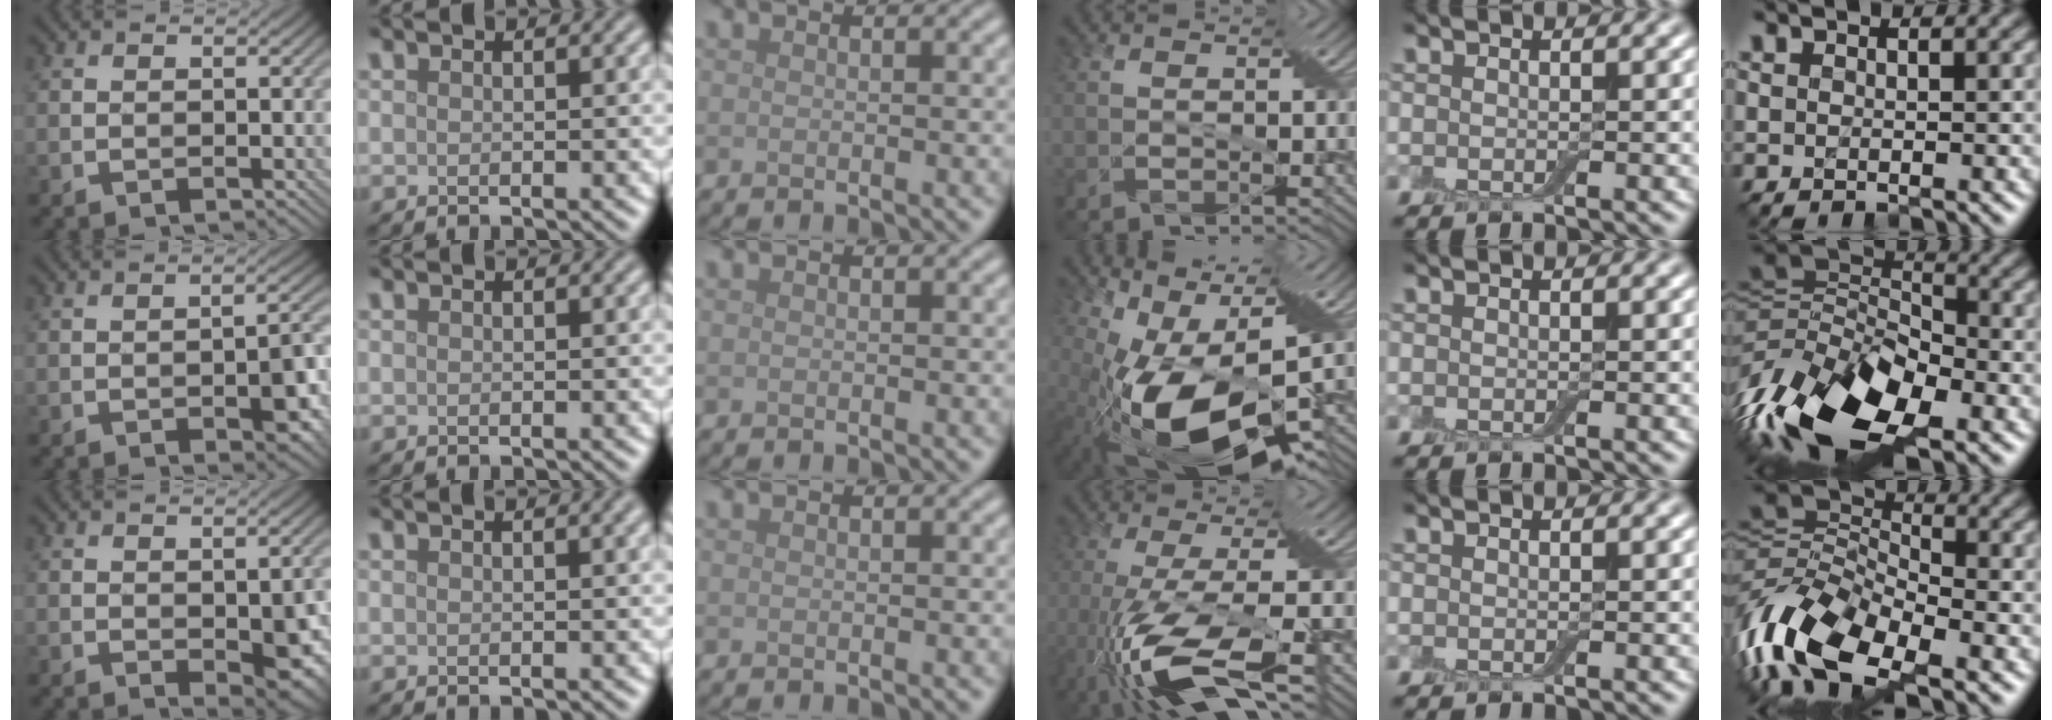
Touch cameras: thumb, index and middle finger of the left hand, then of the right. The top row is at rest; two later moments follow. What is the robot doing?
{"motion": "cut", "object": "aluminum foil"}